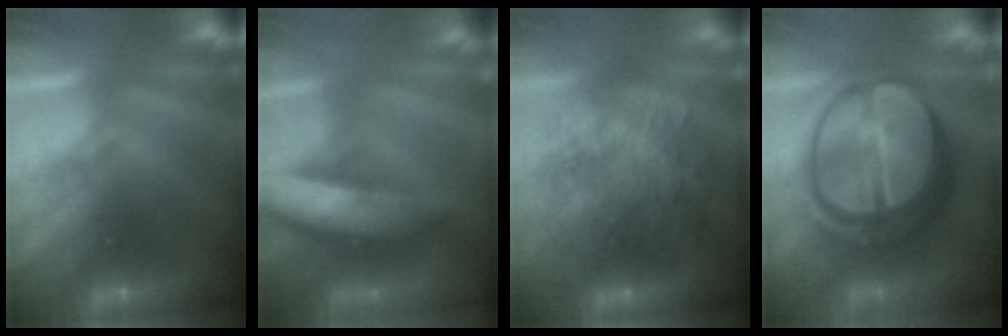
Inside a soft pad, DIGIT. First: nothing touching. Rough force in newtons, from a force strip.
{"total": 9.4}
{"total": 7.5}
{"total": 7.1}